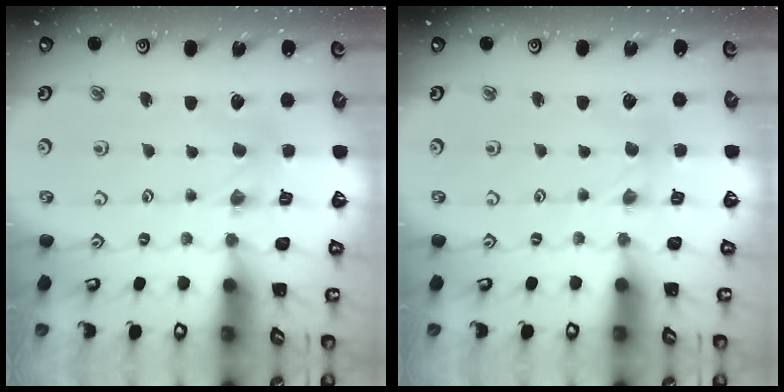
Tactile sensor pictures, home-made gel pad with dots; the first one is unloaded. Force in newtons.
{"total": 0.0}